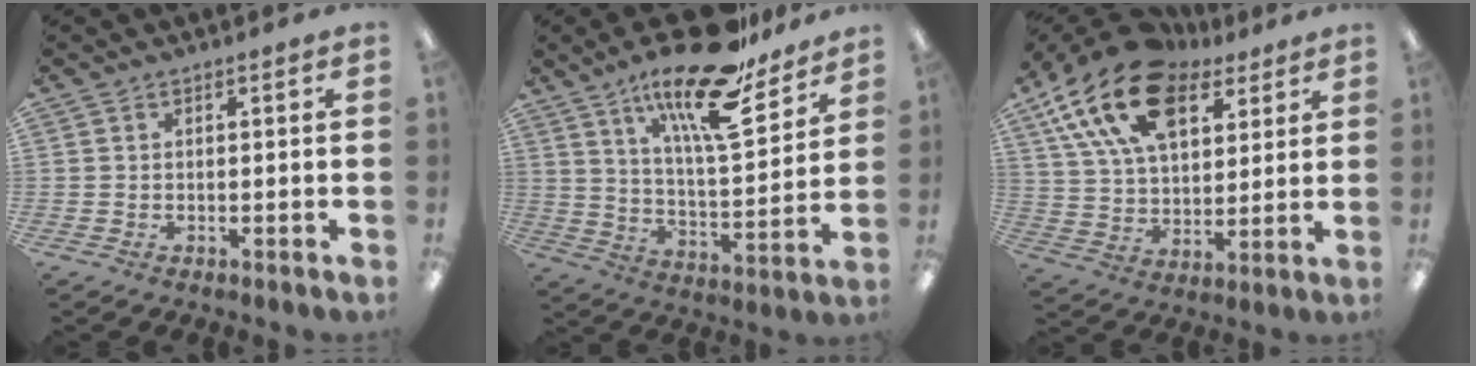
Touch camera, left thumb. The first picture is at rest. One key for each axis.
{"total": 21.5, "fx": 15.6, "fy": 6.0, "fz": 13.5, "tx": -0.224, "ty": -0.101, "tz": 0.258}
{"total": 20.9, "fx": 11.8, "fy": 12.1, "fz": 12.3, "tx": -0.232, "ty": -0.046, "tz": 0.210}